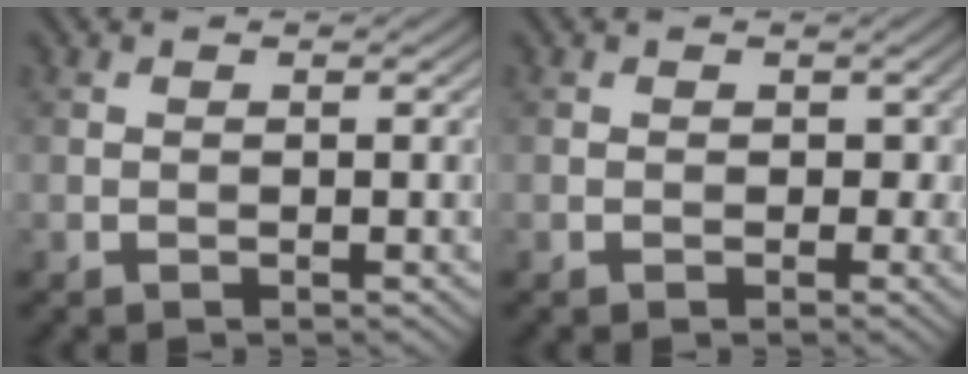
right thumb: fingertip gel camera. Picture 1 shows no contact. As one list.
[{"total": 1.3, "force": [-0.1, 1.2, 0.5], "torque": [-0.013, -0.006, -0.003]}]